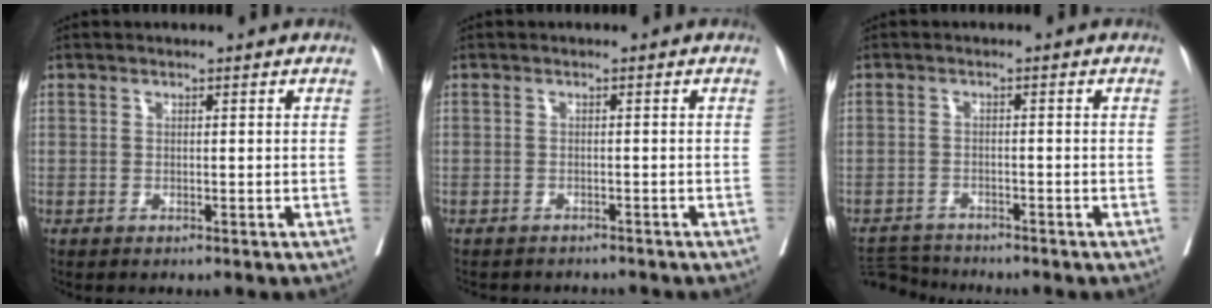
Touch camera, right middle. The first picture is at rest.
{"total": 5.3, "force": [-4.9, 1.6, 1.1], "torque": [-0.012, -0.001, -0.061]}
{"total": 4.3, "force": [-4.2, 0.0, -0.5], "torque": [0.011, -0.011, -0.076]}